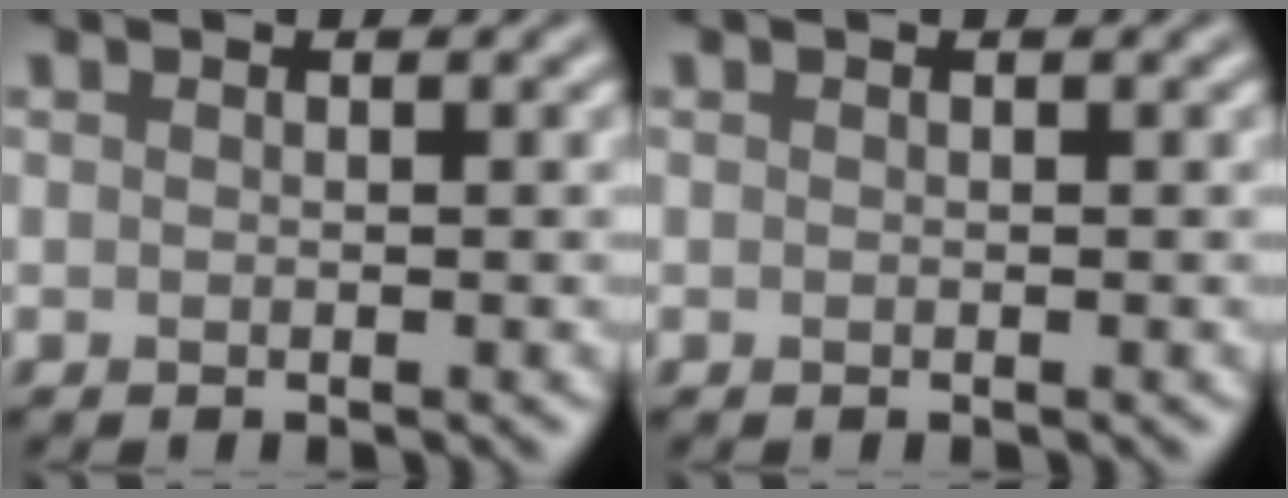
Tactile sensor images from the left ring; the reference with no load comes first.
{"total": 0.0}